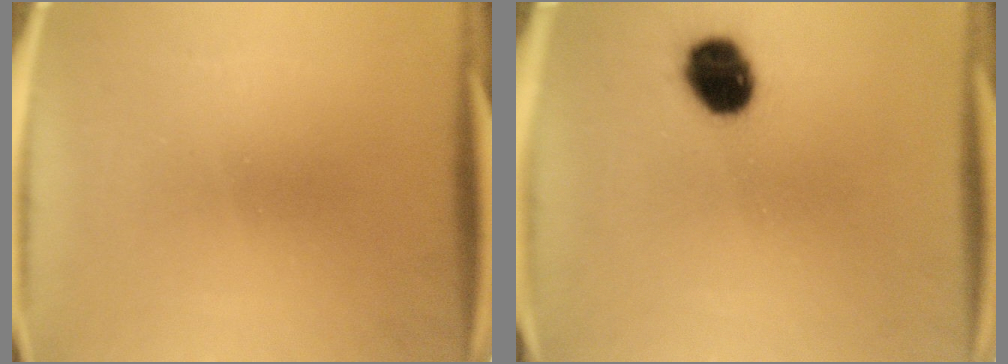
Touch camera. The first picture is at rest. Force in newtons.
{"total": 10.1}